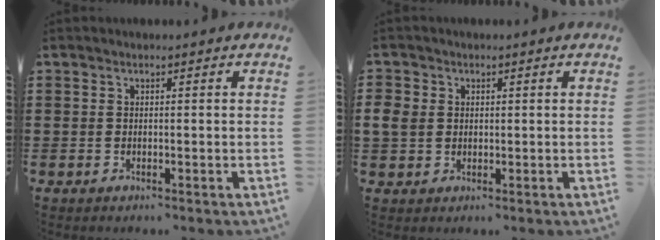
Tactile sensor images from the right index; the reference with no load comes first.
{"total": 2.6, "force": [0.3, 2.4, 1.0], "torque": [-0.036, 0.007, 0.002]}